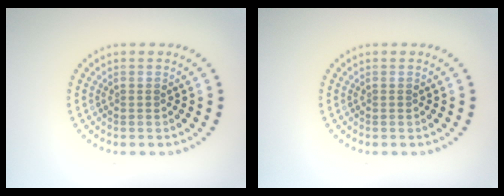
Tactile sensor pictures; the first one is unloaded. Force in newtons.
{"total": 0.0}